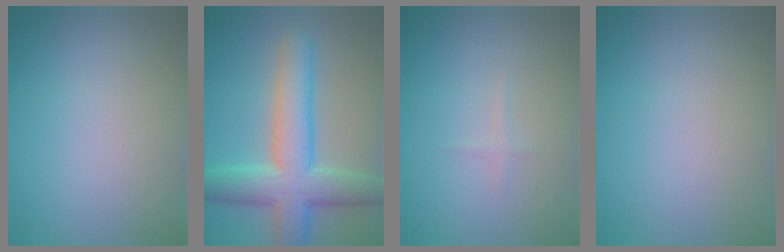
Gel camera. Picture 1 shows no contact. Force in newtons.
{"total": 8.4, "press": 8.4, "slide": 0.4}
{"total": 0.5, "press": 0.5, "slide": 0.0}
{"total": 0.0}